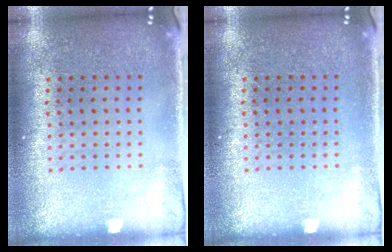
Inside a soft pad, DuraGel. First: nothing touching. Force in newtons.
{"total": 0.0}